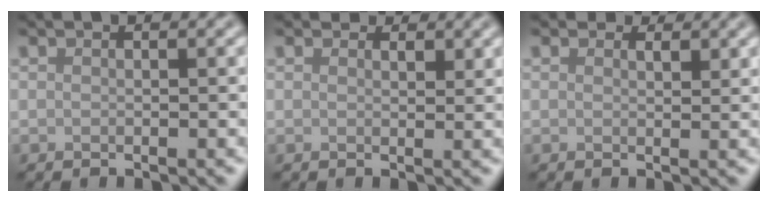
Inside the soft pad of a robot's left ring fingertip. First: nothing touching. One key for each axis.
{"total": 1.4, "fx": 1.0, "fy": 0.7, "fz": 0.6, "tx": -0.008, "ty": -0.003, "tz": 0.016}
{"total": 1.0, "fx": 0.7, "fy": 0.5, "fz": 0.4, "tx": -0.004, "ty": -0.003, "tz": 0.011}